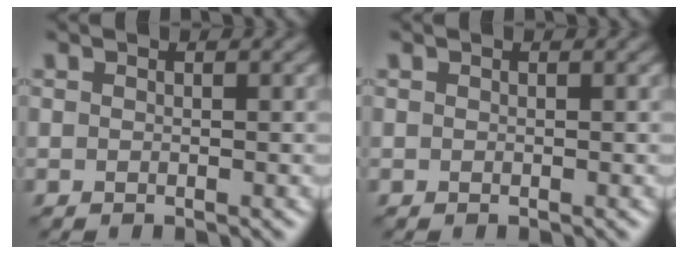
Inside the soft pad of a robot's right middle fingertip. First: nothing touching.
{"total": 0.0}